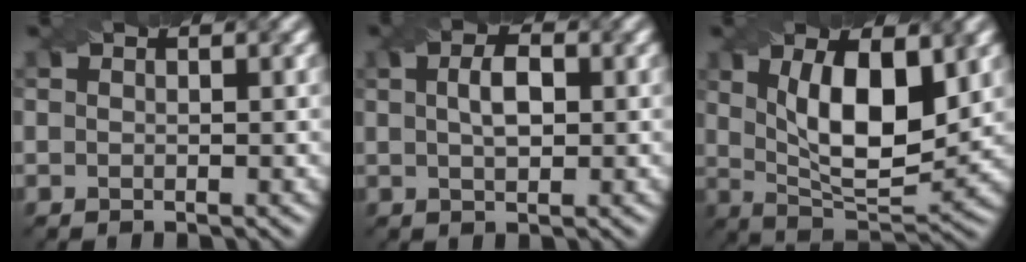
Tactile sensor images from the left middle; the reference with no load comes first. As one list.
[{"total": 2.8, "force": [0.4, 1.3, 2.4], "torque": [-0.051, 0.006, 0.009]}, {"total": 9.7, "force": [2.3, 3.9, 8.6], "torque": [-0.147, -0.006, 0.041]}]